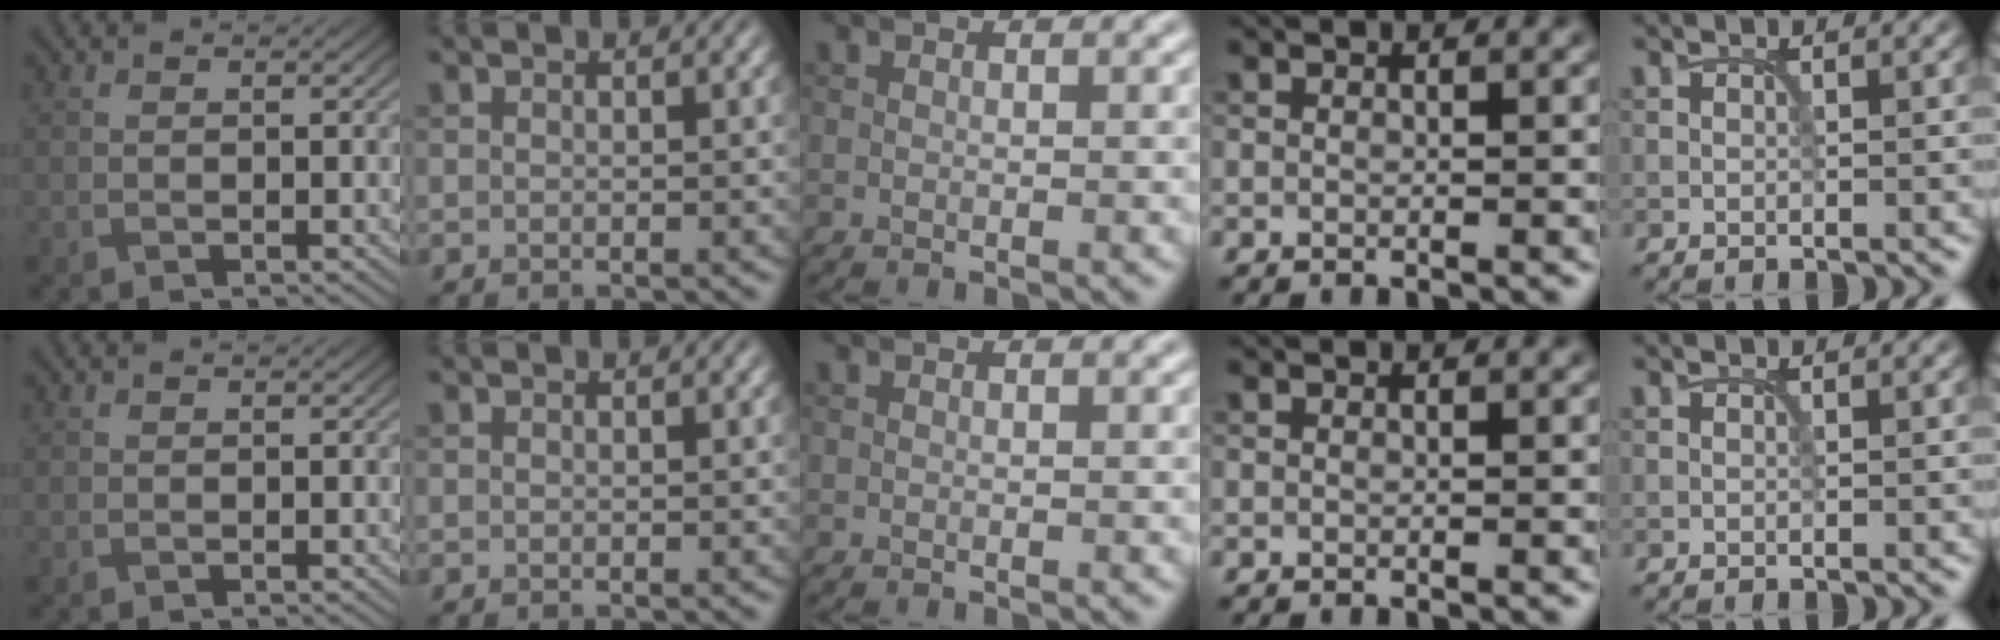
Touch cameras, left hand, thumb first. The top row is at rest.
{}